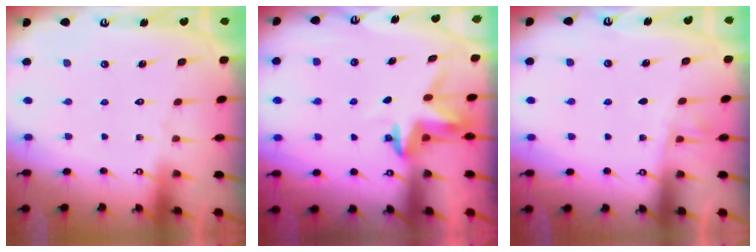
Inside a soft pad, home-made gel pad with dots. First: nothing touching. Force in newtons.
{"total": 3.9, "press": 3.9, "slide": 0.3}
{"total": 2.9, "press": 2.9, "slide": 0.4}